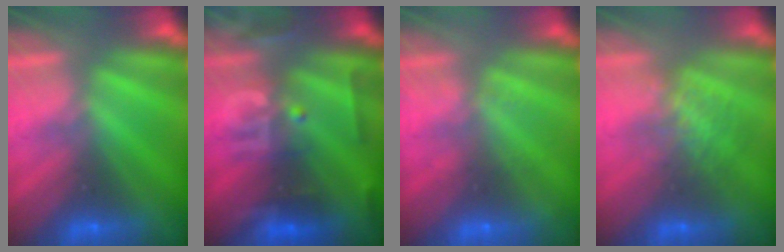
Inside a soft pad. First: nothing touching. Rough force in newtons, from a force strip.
{"total": 2.8}
{"total": 1.9}
{"total": 4.4}